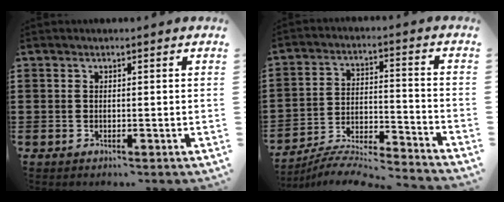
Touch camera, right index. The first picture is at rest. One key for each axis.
{"total": 6.8, "fx": -6.5, "fy": 0.5, "fz": 2.0, "tx": -0.045, "ty": -0.002, "tz": -0.132}